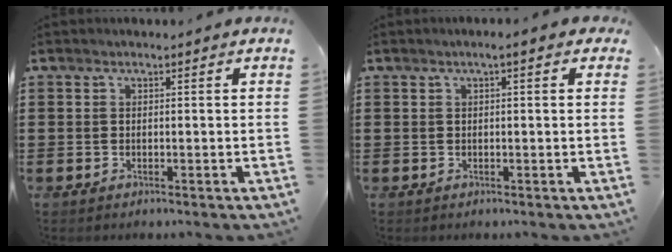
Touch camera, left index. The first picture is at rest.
{"total": 1.3, "force": [0.2, 0.2, 1.2], "torque": [-0.023, 0.001, 0.002]}